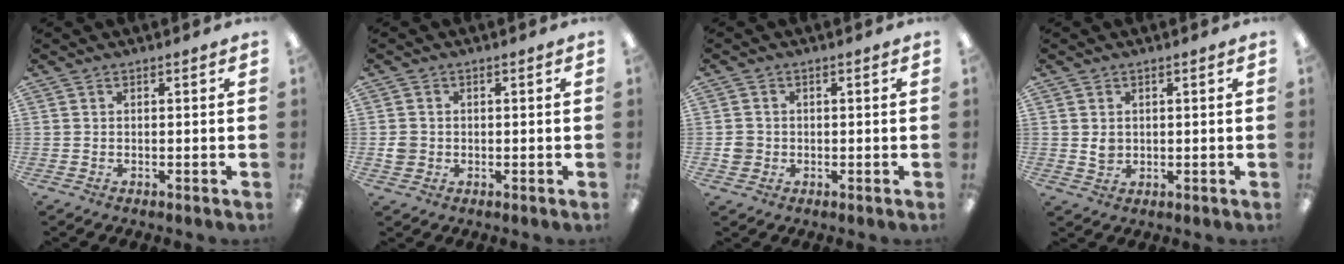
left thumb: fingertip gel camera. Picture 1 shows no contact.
{"total": 2.9, "force": [-0.3, 2.7, 0.8], "torque": [-0.005, 0.001, -0.007]}
{"total": 3.1, "force": [-0.5, 3.0, 0.6], "torque": [-0.003, 0.002, -0.011]}
{"total": 2.6, "force": [0.6, 2.3, 1.1], "torque": [-0.016, 0.000, 0.008]}